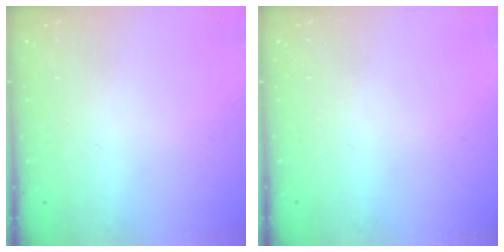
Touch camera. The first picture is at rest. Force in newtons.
{"total": 0.0}